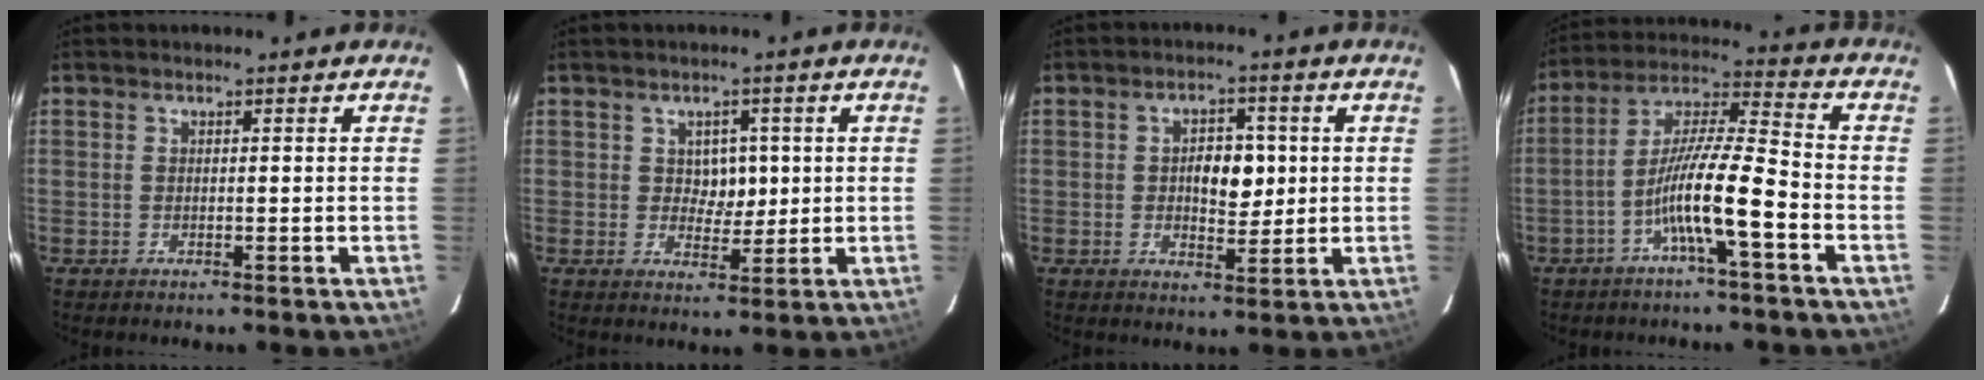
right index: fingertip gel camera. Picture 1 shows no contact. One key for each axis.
{"total": 3.7, "fx": 0.8, "fy": 2.7, "fz": 2.4, "tx": -0.026, "ty": 0.002, "tz": 0.016}
{"total": 5.8, "fx": 0.6, "fy": 3.1, "fz": 4.9, "tx": -0.073, "ty": 0.010, "tz": 0.014}
{"total": 11.3, "fx": -4.5, "fy": 0.2, "fz": 10.3, "tx": -0.198, "ty": 0.014, "tz": -0.085}